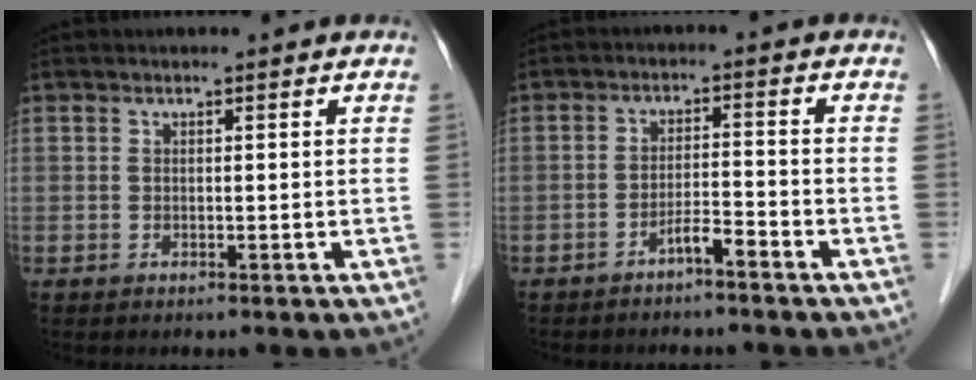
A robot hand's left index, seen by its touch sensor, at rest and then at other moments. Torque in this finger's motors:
{"motor_torque": [1.10, 0.43, 0.11, 0.01]}